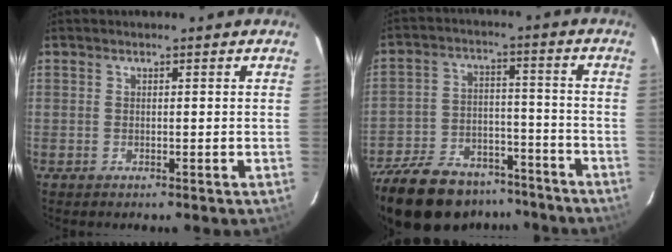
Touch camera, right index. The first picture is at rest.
{"total": 24.1, "force": [-18.8, 10.9, 10.4], "torque": [-0.237, 0.004, -0.277]}